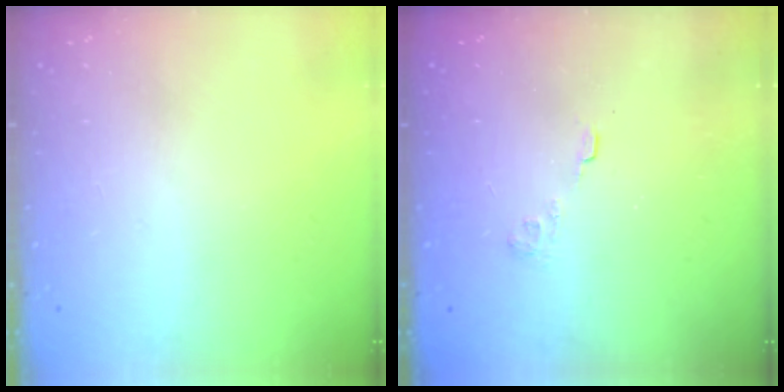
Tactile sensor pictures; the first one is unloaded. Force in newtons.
{"total": 2.1, "press": 1.6, "slide": 1.4}